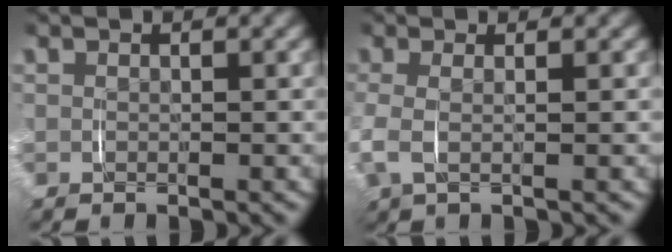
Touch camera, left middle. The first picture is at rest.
{"total": 2.6, "force": [-0.1, 1.2, 2.3], "torque": [-0.069, -0.006, 0.000]}